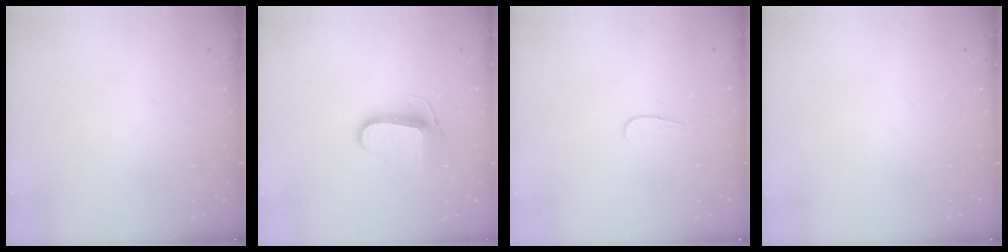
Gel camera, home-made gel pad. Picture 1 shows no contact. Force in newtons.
{"total": 9.4, "press": 9.4, "slide": 0.2}
{"total": 3.8, "press": 3.8, "slide": 0.4}
{"total": 0.0}